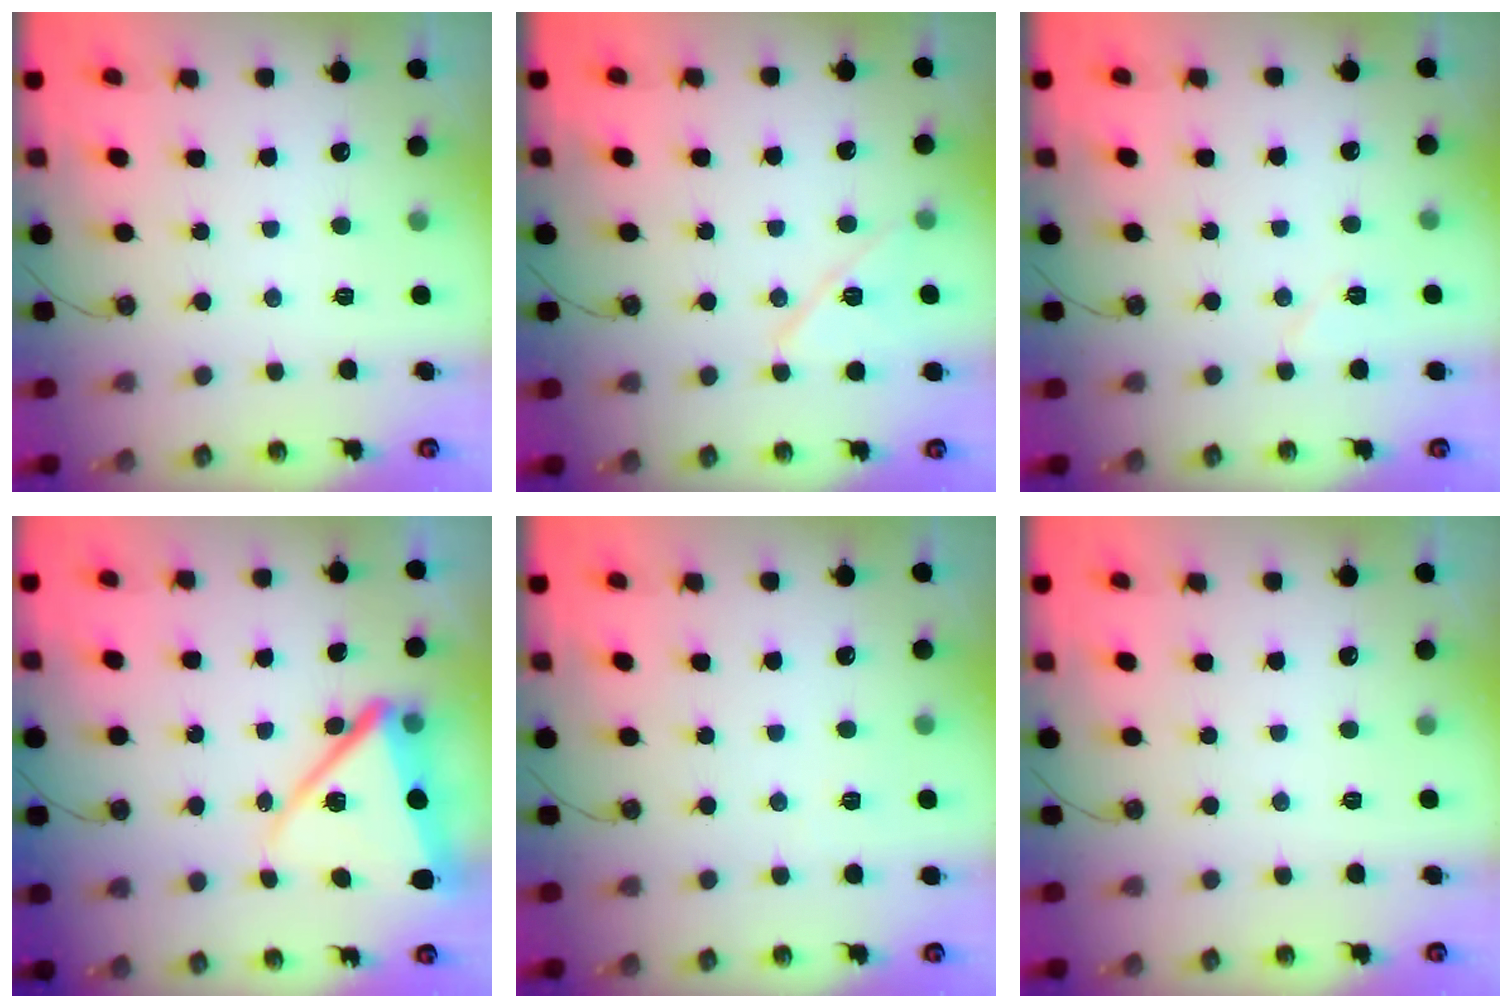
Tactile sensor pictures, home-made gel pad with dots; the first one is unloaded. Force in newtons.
{"total": 10.4, "press": 10.4, "slide": 0.8}
{"total": 5.7, "press": 5.1, "slide": 2.5}
{"total": 13.7, "press": 13.7, "slide": 1.1}
{"total": 2.2, "press": 2.1, "slide": 0.7}
{"total": 0.0}